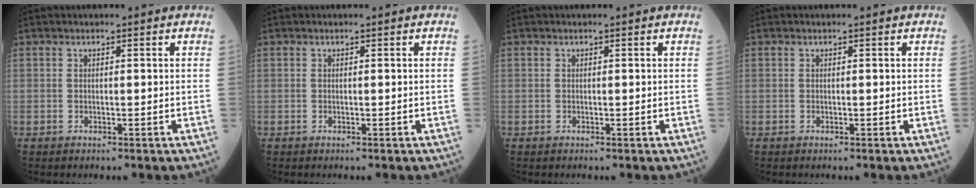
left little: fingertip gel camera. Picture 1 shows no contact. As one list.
[{"total": 0.0}, {"total": 0.0}, {"total": 0.0}]